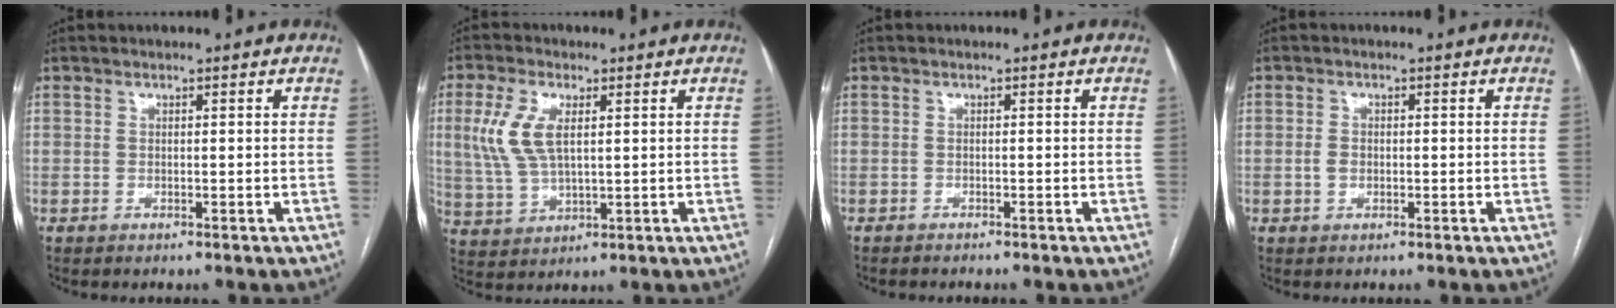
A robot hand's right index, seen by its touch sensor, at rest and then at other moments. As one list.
[{"total": 8.3, "force": [2.2, 3.6, 7.2], "torque": [-0.175, 0.009, 0.047]}, {"total": 1.2, "force": [-1.2, 0.3, 0.4], "torque": [-0.009, -0.002, -0.015]}, {"total": 1.7, "force": [-0.2, 1.3, 1.1], "torque": [-0.020, 0.004, -0.002]}]